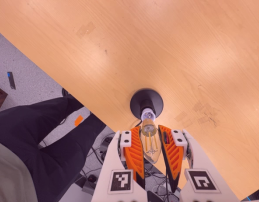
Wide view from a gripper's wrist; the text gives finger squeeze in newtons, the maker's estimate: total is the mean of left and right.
{"total": 21.5, "left": 23.2, "right": 19.8}